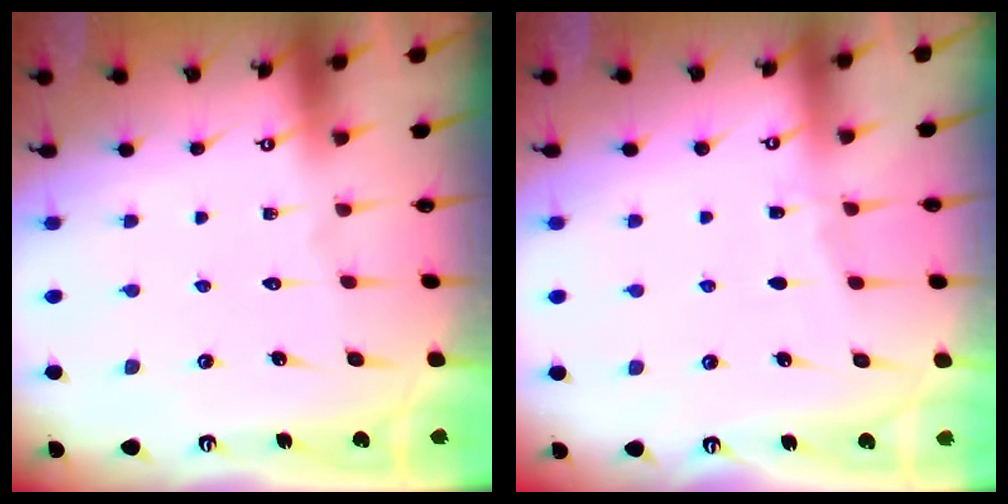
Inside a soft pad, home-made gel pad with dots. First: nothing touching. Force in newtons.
{"total": 2.9, "press": 2.9, "slide": 0.4}